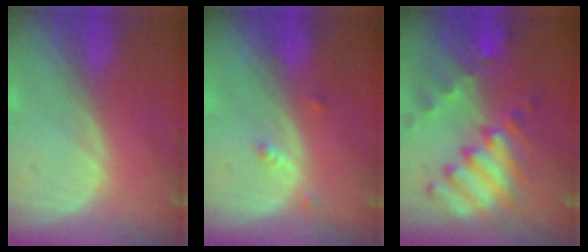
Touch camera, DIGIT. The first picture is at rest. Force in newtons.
{"total": 1.9, "press": 1.5, "slide": 1.0}
{"total": 10.1, "press": 8.9, "slide": 4.8}